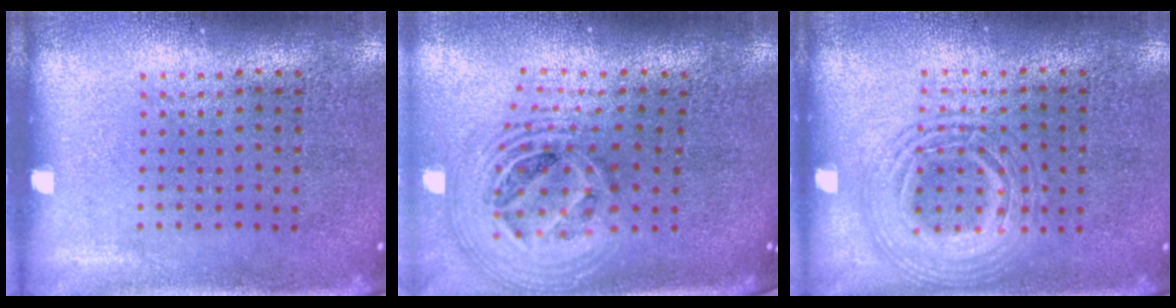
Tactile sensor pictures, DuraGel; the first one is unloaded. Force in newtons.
{"total": 2.7, "press": 1.9, "slide": 1.9}
{"total": 1.7, "press": 1.7, "slide": 0.1}